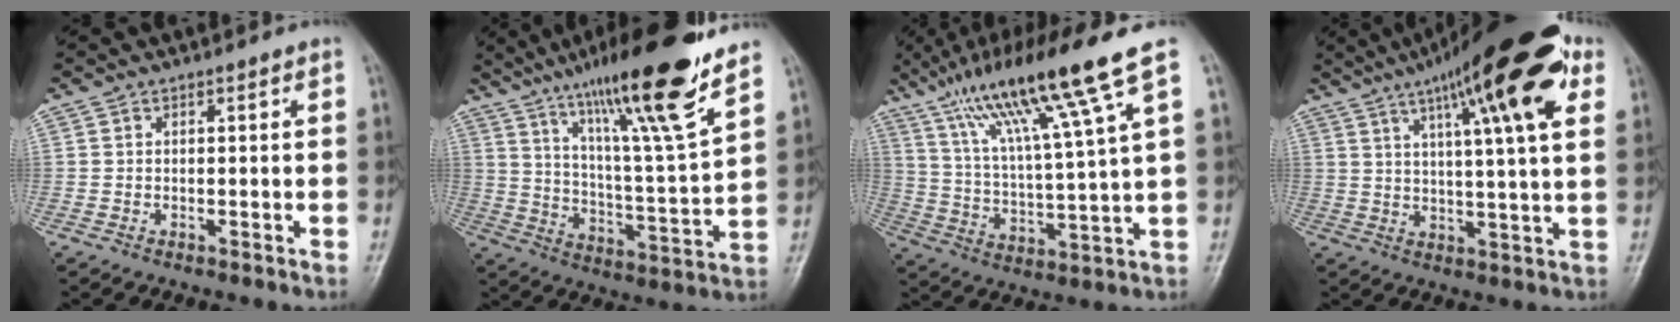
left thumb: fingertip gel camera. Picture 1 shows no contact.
{"total": 21.1, "force": [14.3, 1.5, 15.4], "torque": [-0.234, -0.061, 0.239]}
{"total": 17.5, "force": [10.3, 0.8, 14.1], "torque": [-0.248, -0.027, 0.183]}
{"total": 21.5, "force": [10.5, 4.6, 18.3], "torque": [-0.260, -0.008, 0.153]}